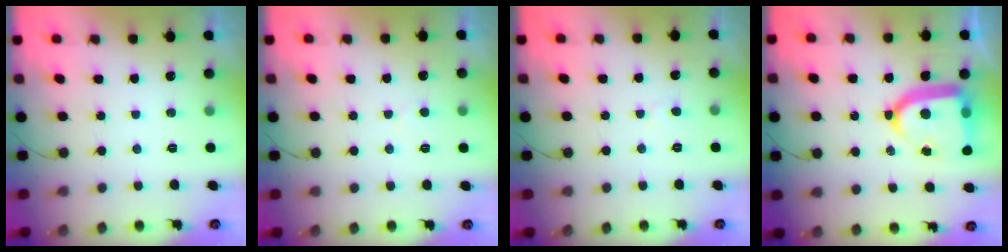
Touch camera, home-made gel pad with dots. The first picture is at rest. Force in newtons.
{"total": 2.2, "press": 2.2, "slide": 0.2}
{"total": 2.0, "press": 2.0, "slide": 0.2}
{"total": 17.1, "press": 17.0, "slide": 1.6}